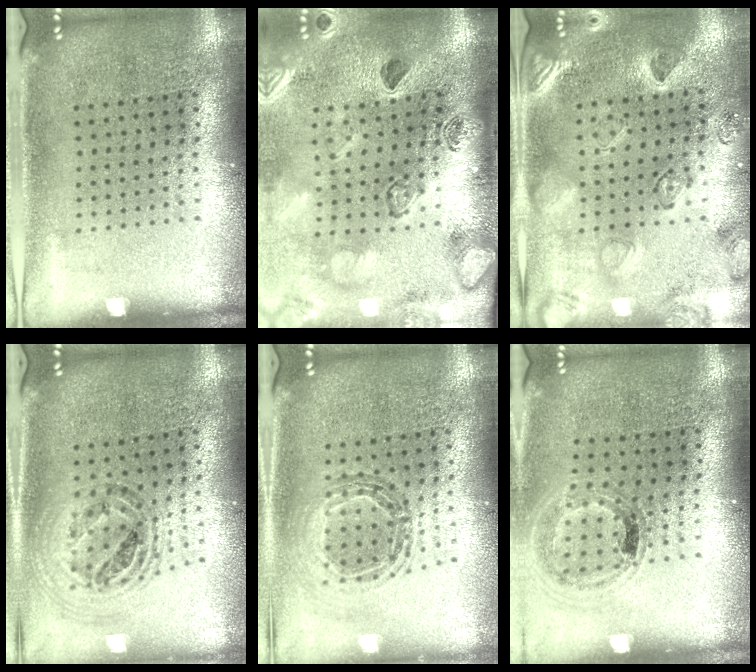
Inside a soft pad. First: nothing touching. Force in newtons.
{"total": 2.5, "press": 2.4, "slide": 0.8}
{"total": 2.3, "press": 2.0, "slide": 1.0}
{"total": 0.9, "press": 0.9, "slide": 0.2}
{"total": 0.8, "press": 0.8, "slide": 0.1}
{"total": 0.9, "press": 0.9, "slide": 0.1}